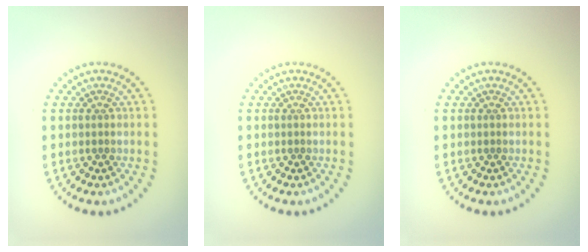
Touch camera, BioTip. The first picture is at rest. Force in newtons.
{"total": 0.0}
{"total": 0.0}